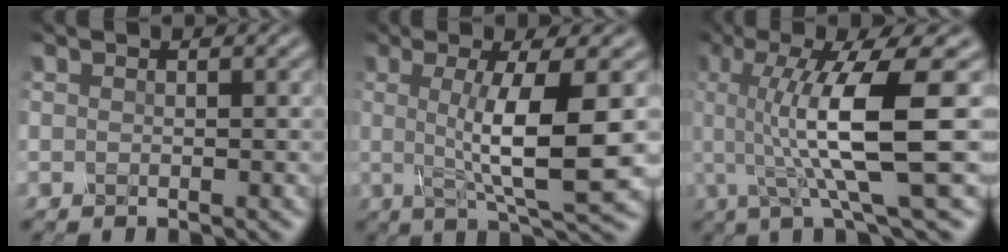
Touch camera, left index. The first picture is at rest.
{"total": 8.0, "force": [0.2, 1.5, 7.9], "torque": [-0.116, -0.005, 0.005]}
{"total": 9.8, "force": [0.5, 2.0, 9.6], "torque": [-0.141, 0.000, 0.010]}